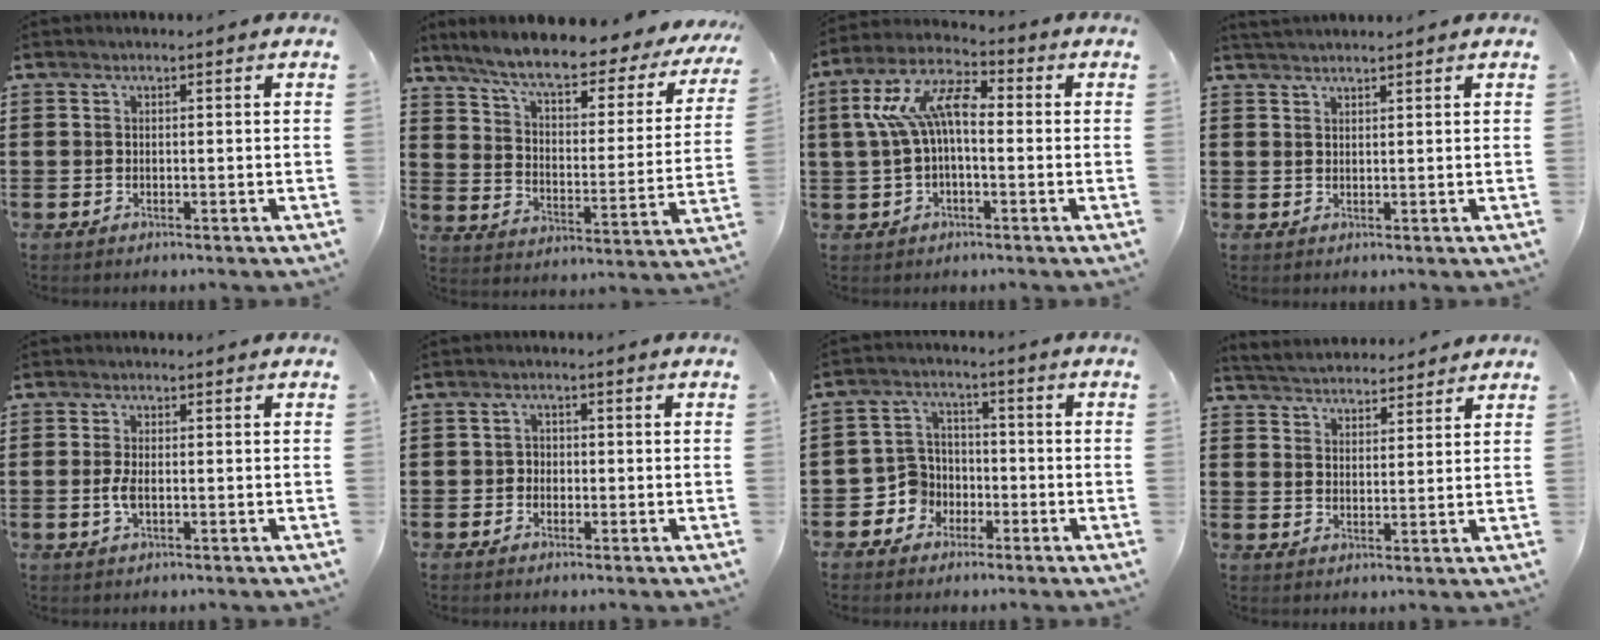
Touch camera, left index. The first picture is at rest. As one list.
[{"total": 8.4, "force": [6.8, 1.0, 4.9], "torque": [-0.112, -0.043, 0.110]}, {"total": 10.8, "force": [1.4, 4.8, 9.5], "torque": [-0.218, 0.000, 0.016]}, {"total": 1.6, "force": [1.6, 0.0, 0.2], "torque": [-0.007, 0.002, 0.031]}, {"total": 2.4, "force": [-0.2, 0.9, 2.2], "torque": [-0.057, -0.006, -0.008]}, {"total": 1.5, "force": [-0.5, 1.4, 0.4], "torque": [-0.011, 0.003, -0.013]}, {"total": 6.4, "force": [-2.2, 5.8, 1.4], "torque": [-0.066, 0.005, -0.046]}, {"total": 3.7, "force": [3.6, 0.5, -0.2], "torque": [-0.013, -0.017, 0.065]}]